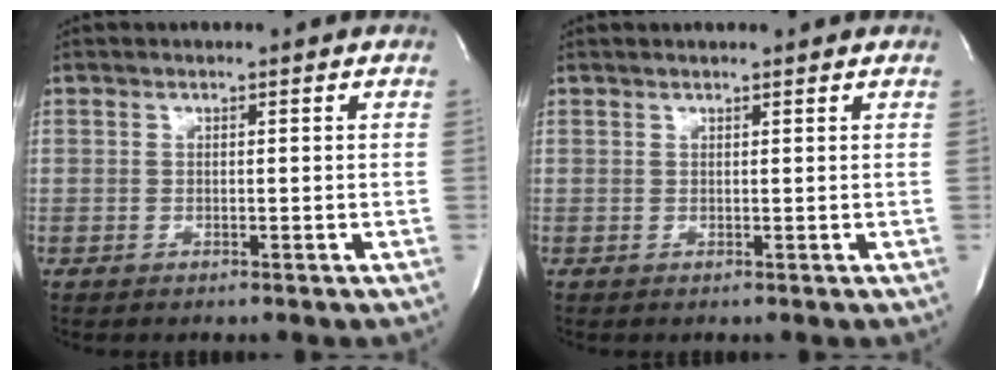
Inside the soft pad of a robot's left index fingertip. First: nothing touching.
{"total": 2.8, "force": [2.6, 0.3, 0.9], "torque": [-0.014, 0.019, 0.029]}